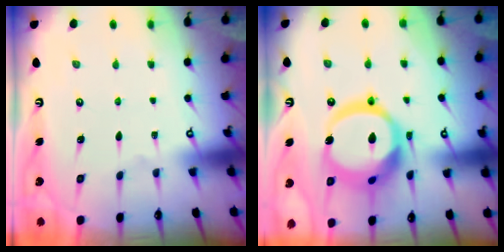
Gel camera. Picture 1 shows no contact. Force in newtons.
{"total": 20.9, "press": 20.7, "slide": 2.4}